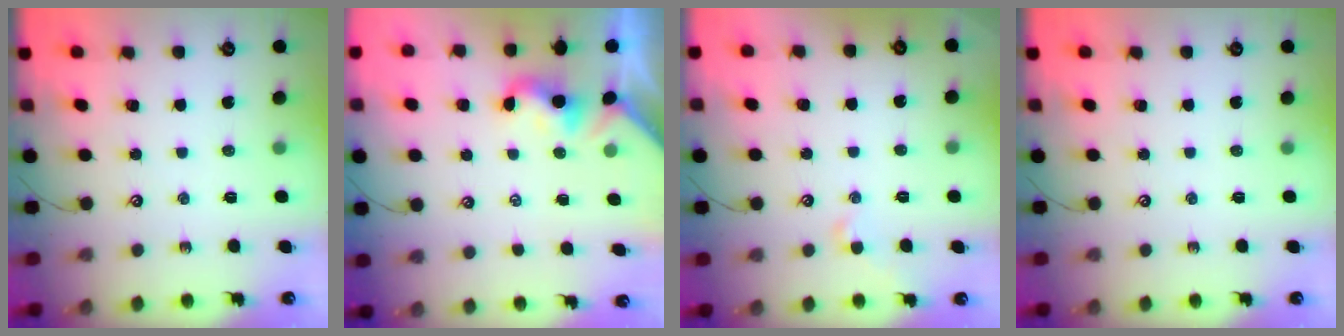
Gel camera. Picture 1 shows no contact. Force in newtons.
{"total": 2.0, "press": 2.0, "slide": 0.5}
{"total": 0.8, "press": 0.7, "slide": 0.5}
{"total": 0.0}